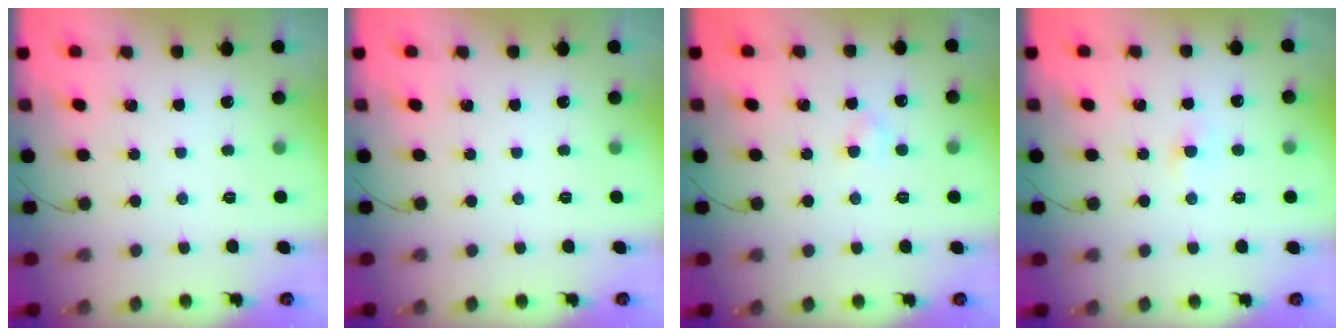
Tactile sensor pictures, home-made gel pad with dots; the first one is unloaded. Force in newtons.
{"total": 0.0}
{"total": 2.2, "press": 2.0, "slide": 0.8}
{"total": 1.9, "press": 1.7, "slide": 0.7}